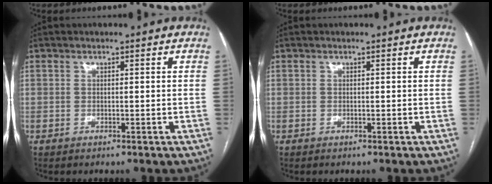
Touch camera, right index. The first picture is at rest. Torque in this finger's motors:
{"motor_torque": [0.00, 0.00, 0.00, 0.00]}